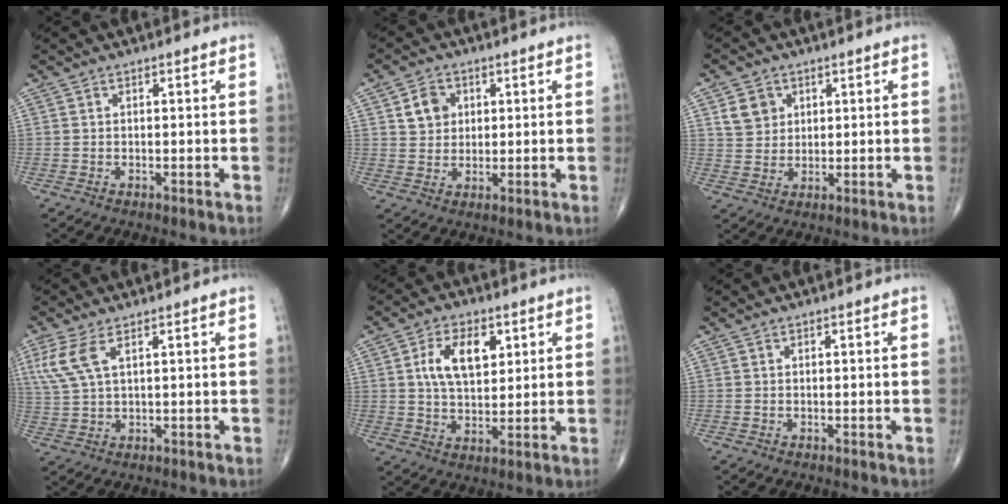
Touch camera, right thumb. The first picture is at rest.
{"total": 5.4, "force": [1.8, 4.5, 2.4], "torque": [-0.018, -0.006, 0.030]}
{"total": 5.6, "force": [2.3, 4.7, 2.0], "torque": [-0.015, -0.011, 0.043]}
{"total": 6.2, "force": [2.8, 2.3, 5.0], "torque": [-0.133, 0.002, 0.066]}
{"total": 9.9, "force": [3.1, 5.8, 7.5], "torque": [-0.113, -0.009, 0.057]}
{"total": 0.0}